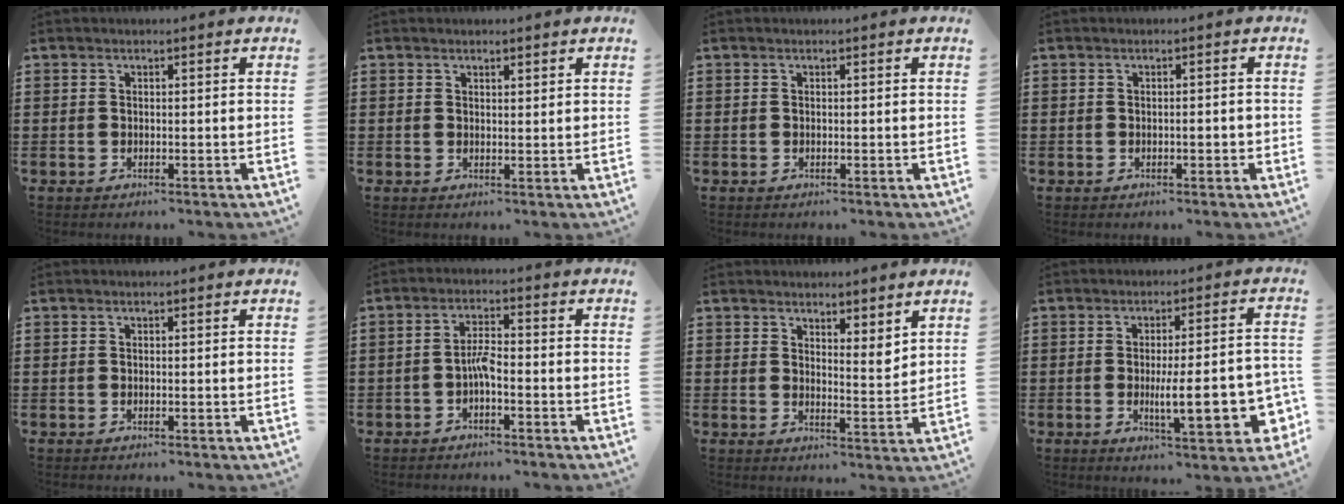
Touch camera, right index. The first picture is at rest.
{"total": 1.0, "force": [0.9, 0.4, 0.2], "torque": [-0.005, 0.002, 0.018]}
{"total": 0.0}
{"total": 1.5, "force": [-0.3, 0.4, 1.4], "torque": [-0.026, -0.001, -0.006]}
{"total": 0.0}
{"total": 3.2, "force": [-1.4, 0.6, 2.8], "torque": [-0.060, 0.004, -0.029]}
{"total": 3.6, "force": [3.4, 0.9, 0.6], "torque": [-0.013, -0.010, 0.063]}
{"total": 10.7, "force": [-2.1, 2.8, 10.1], "torque": [-0.145, -0.012, -0.032]}